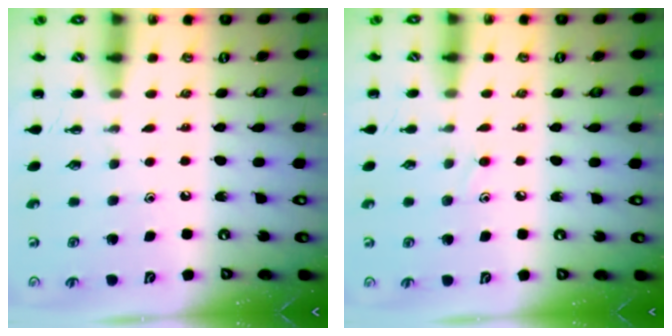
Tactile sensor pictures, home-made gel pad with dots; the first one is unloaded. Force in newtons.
{"total": 5.7, "press": 5.3, "slide": 1.9}